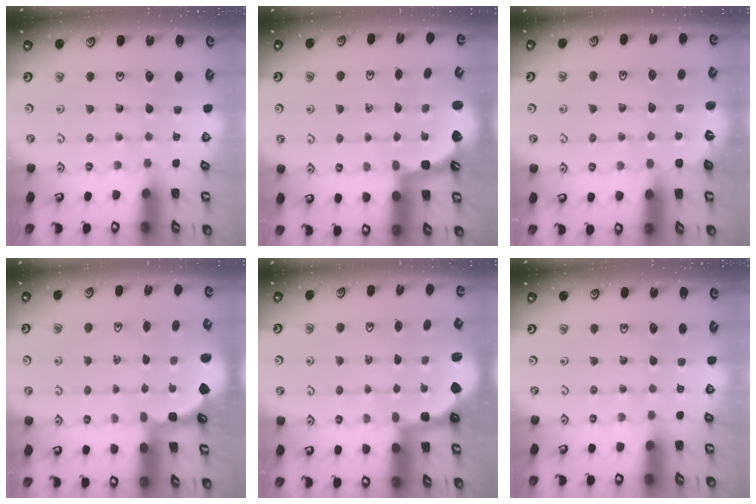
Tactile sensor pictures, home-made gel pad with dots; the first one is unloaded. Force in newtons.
{"total": 2.8, "press": 2.2, "slide": 1.8}
{"total": 2.1, "press": 1.0, "slide": 1.8}
{"total": 1.6, "press": 1.5, "slide": 0.4}
{"total": 2.4, "press": 1.1, "slide": 2.2}
{"total": 0.0}